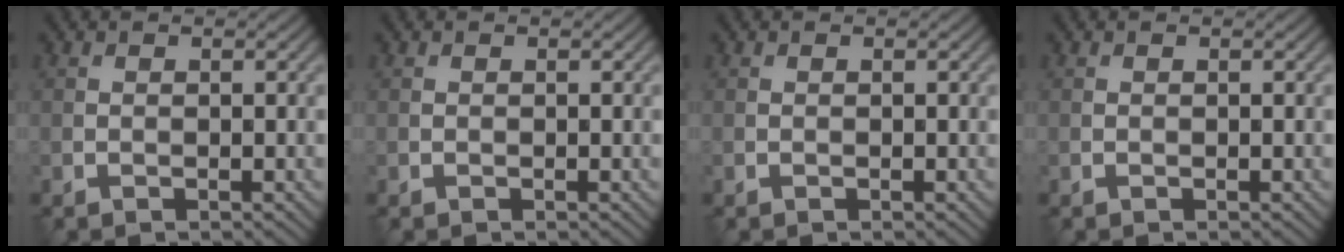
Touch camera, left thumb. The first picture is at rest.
{"total": 0.0}
{"total": 0.0}
{"total": 0.0}